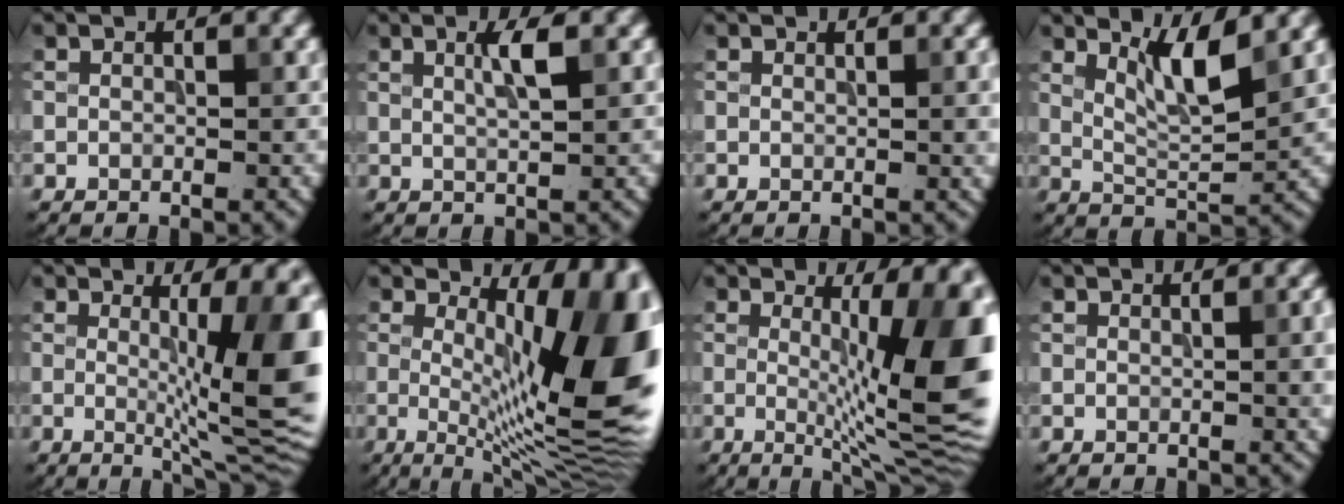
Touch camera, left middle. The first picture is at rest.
{"total": 2.2, "force": [1.0, -0.1, 2.0], "torque": [-0.040, 0.007, 0.016]}
{"total": 1.8, "force": [-0.1, 0.7, 1.7], "torque": [-0.024, -0.006, -0.003]}
{"total": 4.0, "force": [2.8, 0.4, 2.9], "torque": [-0.051, -0.005, 0.053]}
{"total": 10.8, "force": [0.2, 2.1, 10.6], "torque": [-0.145, -0.012, 0.007]}
{"total": 14.0, "force": [1.3, 4.3, 13.3], "torque": [-0.162, 0.000, 0.017]}
{"total": 12.9, "force": [0.4, 3.1, 12.6], "torque": [-0.150, -0.005, 0.008]}
{"total": 2.6, "force": [-0.2, 1.1, 2.3], "torque": [-0.030, -0.006, -0.004]}